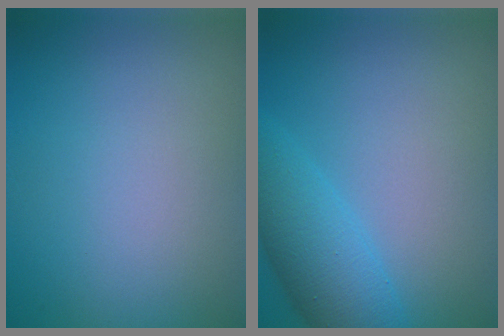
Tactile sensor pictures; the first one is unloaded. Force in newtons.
{"total": 4.9, "press": 4.9, "slide": 0.2}